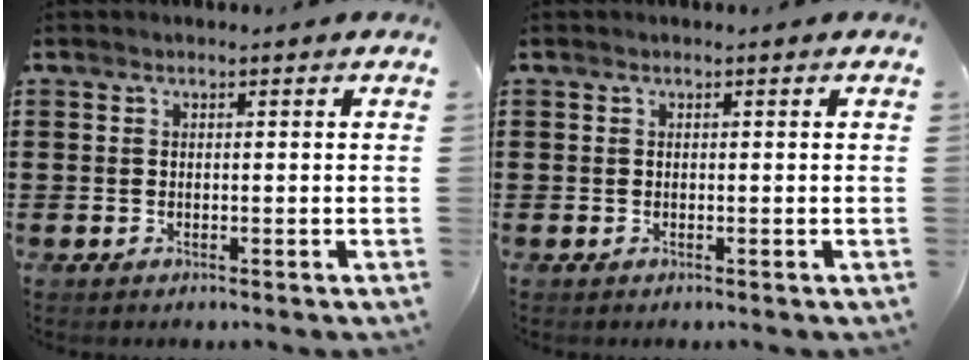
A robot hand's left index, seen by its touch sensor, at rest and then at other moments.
{"total": 0.0}